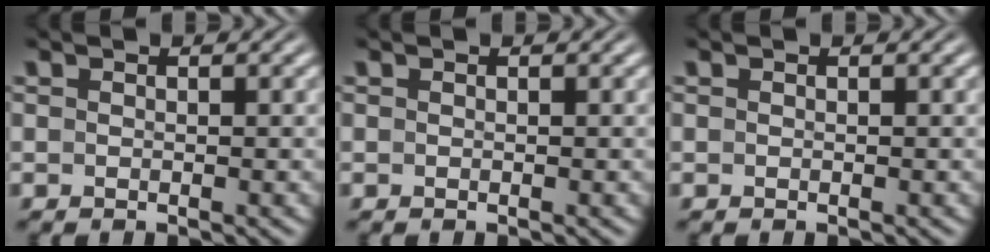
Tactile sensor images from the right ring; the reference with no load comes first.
{"total": 0.0}
{"total": 0.0}